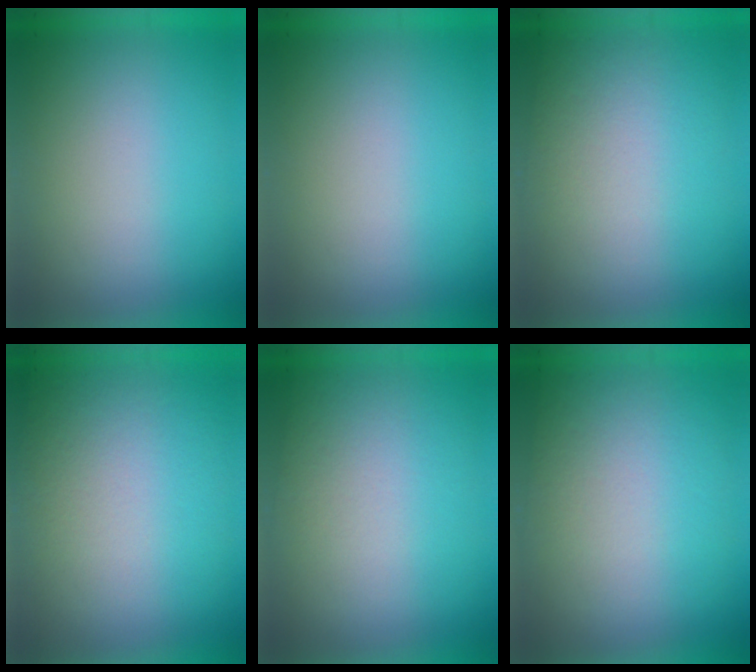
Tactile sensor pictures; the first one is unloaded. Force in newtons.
{"total": 0.0}
{"total": 2.1}
{"total": 3.6}
{"total": 2.4}
{"total": 2.8}